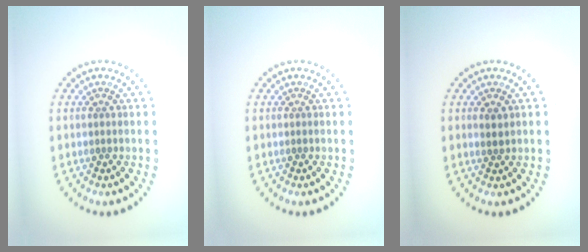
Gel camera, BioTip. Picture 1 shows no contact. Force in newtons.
{"total": 0.0}
{"total": 1.0, "press": 0.9, "slide": 0.4}